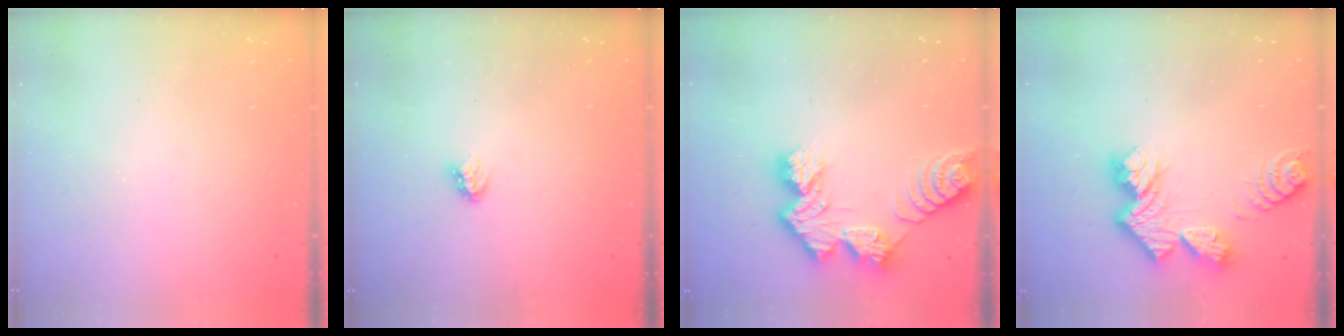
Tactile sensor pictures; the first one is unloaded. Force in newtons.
{"total": 3.0, "press": 2.9, "slide": 0.4}
{"total": 11.5, "press": 11.5, "slide": 0.8}
{"total": 11.9, "press": 11.8, "slide": 1.0}